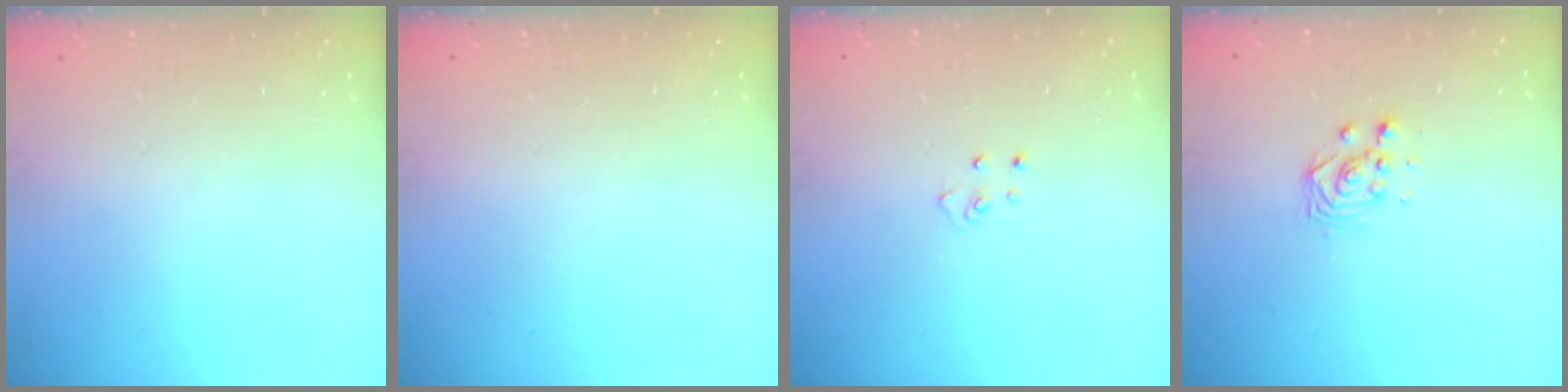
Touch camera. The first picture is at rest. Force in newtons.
{"total": 0.0}
{"total": 4.7, "press": 4.6, "slide": 0.4}
{"total": 3.0, "press": 3.0, "slide": 0.0}